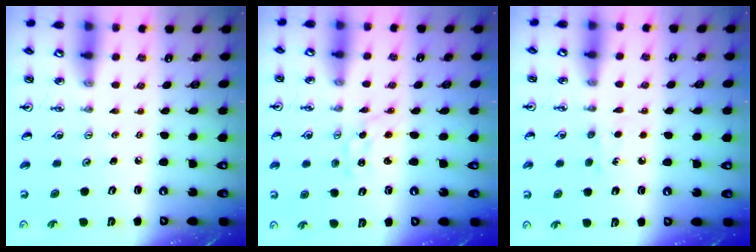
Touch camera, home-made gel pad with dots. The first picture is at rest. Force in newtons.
{"total": 0.6, "press": 0.4, "slide": 0.4}
{"total": 5.1, "press": 5.0, "slide": 0.8}